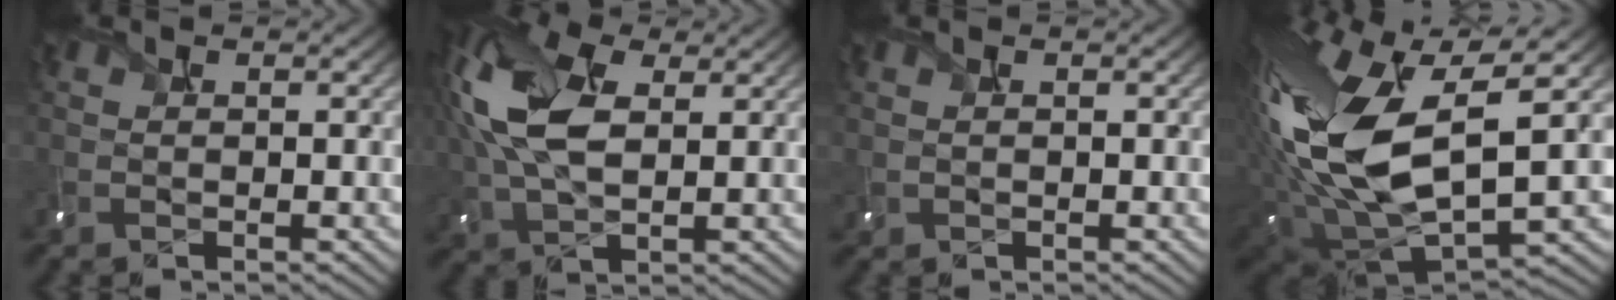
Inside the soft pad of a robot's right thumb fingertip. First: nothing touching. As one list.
[{"total": 11.8, "force": [3.2, 6.8, 9.2], "torque": [-0.242, 0.015, 0.056]}, {"total": 0.7, "force": [-0.1, 0.6, 0.3], "torque": [-0.010, -0.001, 0.005]}, {"total": 18.6, "force": [2.9, 9.8, 15.6], "torque": [-0.365, -0.008, 0.055]}]